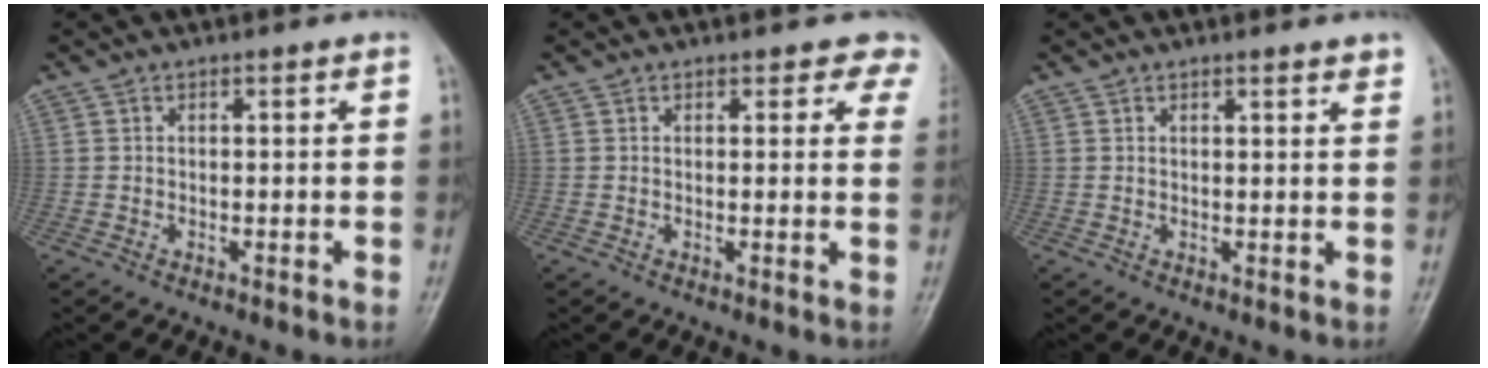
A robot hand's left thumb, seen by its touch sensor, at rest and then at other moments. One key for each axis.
{"total": 5.1, "fx": 4.1, "fy": 2.5, "fz": 1.7, "tx": 0.022, "ty": -0.014, "tz": 0.028}
{"total": 2.2, "fx": 1.9, "fy": 0.3, "fz": 1.2, "tx": -0.008, "ty": -0.007, "tz": 0.021}